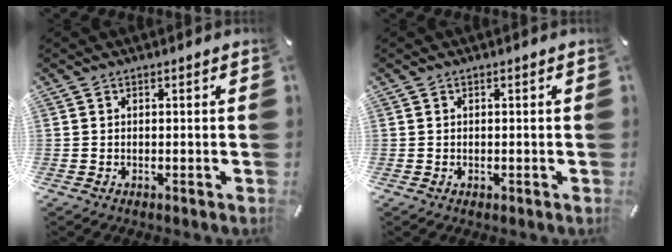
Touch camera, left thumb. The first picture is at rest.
{"total": 0.5, "force": [0.0, 0.5, 0.2], "torque": [-0.004, 0.002, -0.001]}